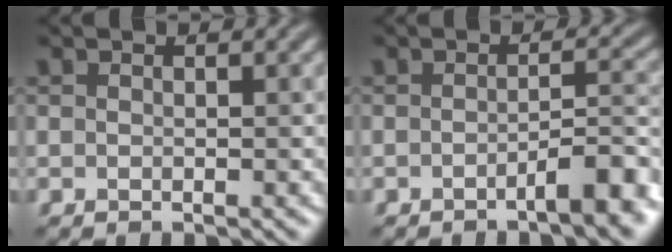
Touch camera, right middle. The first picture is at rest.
{"total": 4.1, "force": [-2.2, 0.9, 3.3], "torque": [-0.041, 0.012, -0.040]}